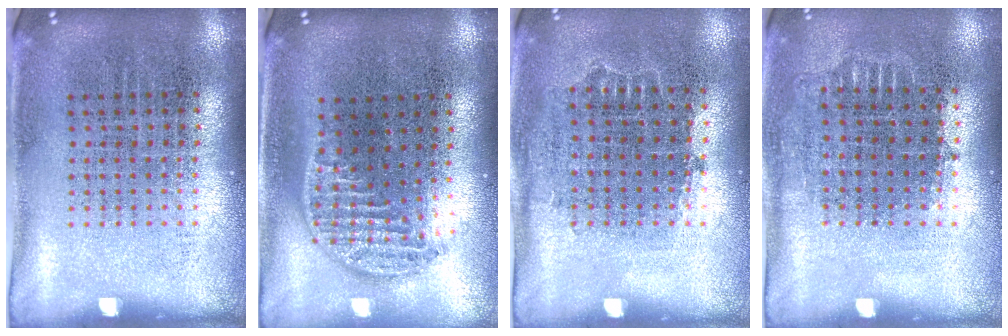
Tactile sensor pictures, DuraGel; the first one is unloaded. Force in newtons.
{"total": 1.3, "press": 1.1, "slide": 0.7}
{"total": 0.8, "press": 0.7, "slide": 0.3}
{"total": 0.7, "press": 0.7, "slide": 0.2}